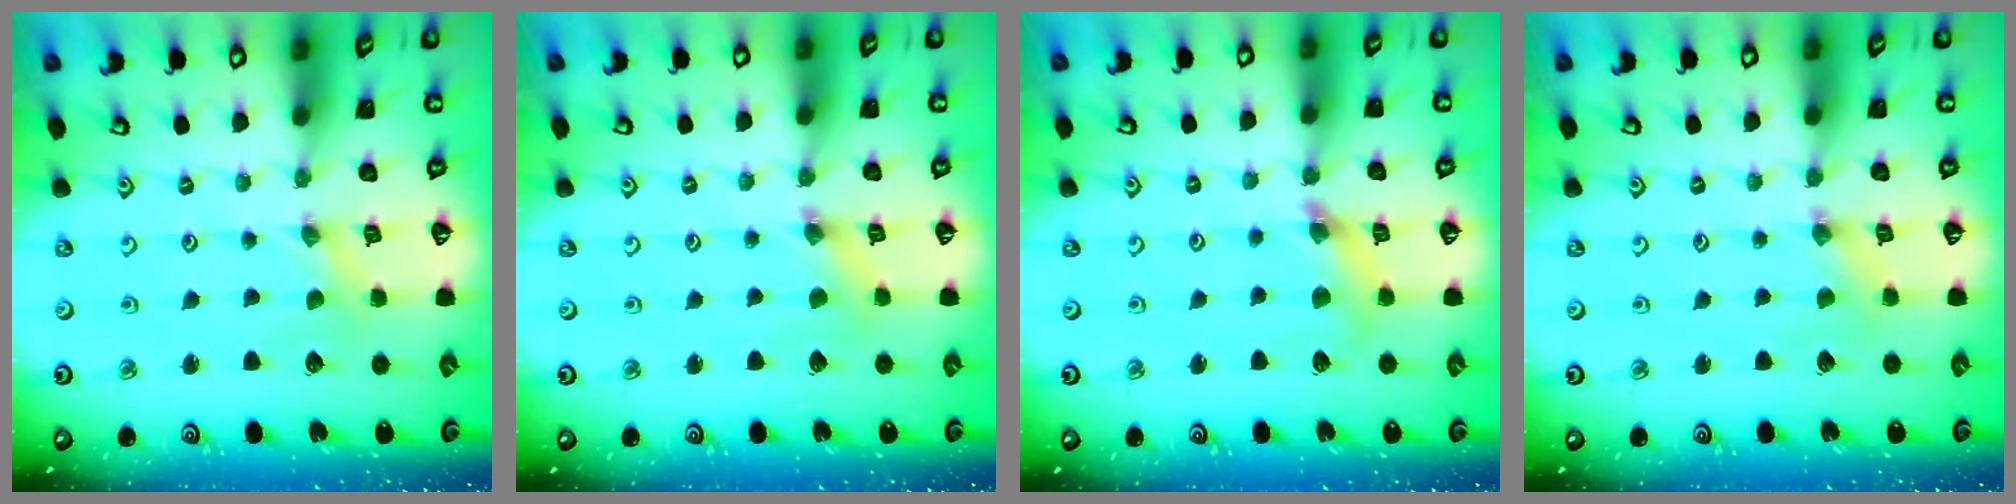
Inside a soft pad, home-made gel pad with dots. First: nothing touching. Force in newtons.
{"total": 2.5, "press": 2.5, "slide": 0.4}
{"total": 8.9, "press": 8.8, "slide": 1.1}
{"total": 0.8, "press": 0.7, "slide": 0.3}